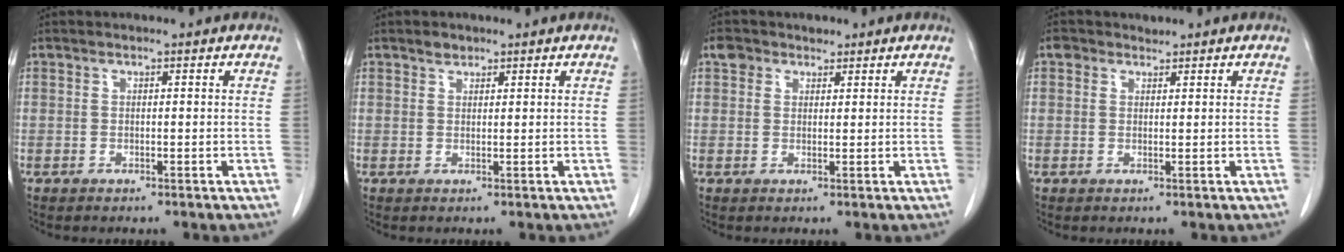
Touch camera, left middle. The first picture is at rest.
{"total": 1.2, "force": [1.0, 0.7, 0.3], "torque": [-0.007, -0.002, 0.016]}
{"total": 2.8, "force": [1.8, 2.1, 0.6], "torque": [-0.010, 0.013, 0.028]}
{"total": 1.5, "force": [1.1, 1.0, 0.1], "torque": [-0.002, 0.008, 0.016]}